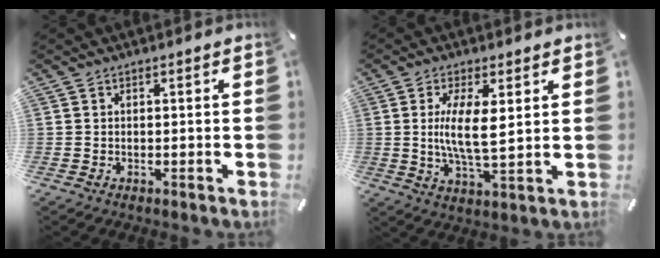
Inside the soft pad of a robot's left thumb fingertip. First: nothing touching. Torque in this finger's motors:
{"motor_torque": [0.13, 0.51, 0.31, -0.05, 0.15]}